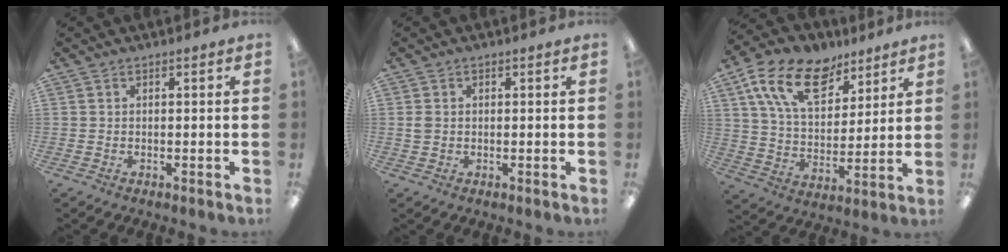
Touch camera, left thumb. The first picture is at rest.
{"total": 1.6, "force": [0.1, 1.3, 1.0], "torque": [-0.022, 0.003, 0.002]}
{"total": 17.6, "force": [10.4, 9.9, 10.1], "torque": [-0.184, -0.036, 0.191]}